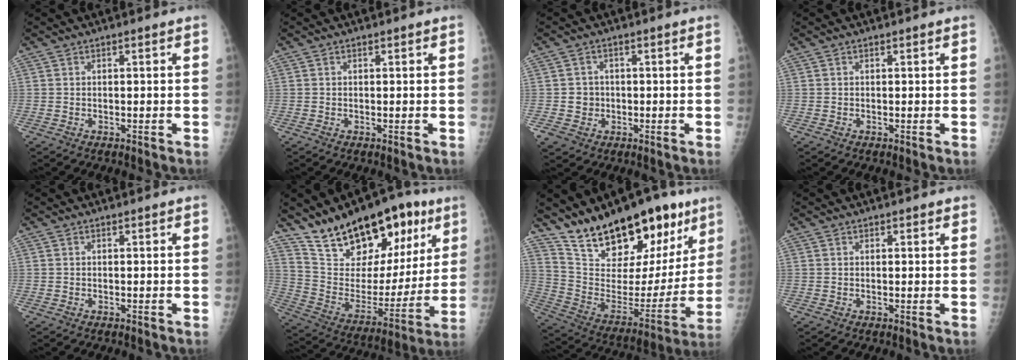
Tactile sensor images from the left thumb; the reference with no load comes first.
{"total": 0.0}
{"total": 3.6, "force": [-0.5, 3.5, 0.9], "torque": [0.006, 0.006, -0.004]}
{"total": 0.0}
{"total": 0.0}
{"total": 23.9, "force": [14.9, 11.7, 14.5], "torque": [-0.181, -0.051, 0.249]}
{"total": 25.1, "force": [17.5, 10.9, 14.3], "torque": [-0.177, -0.077, 0.288]}
{"total": 0.9, "force": [0.7, 0.4, 0.2], "torque": [0.004, -0.005, 0.006]}